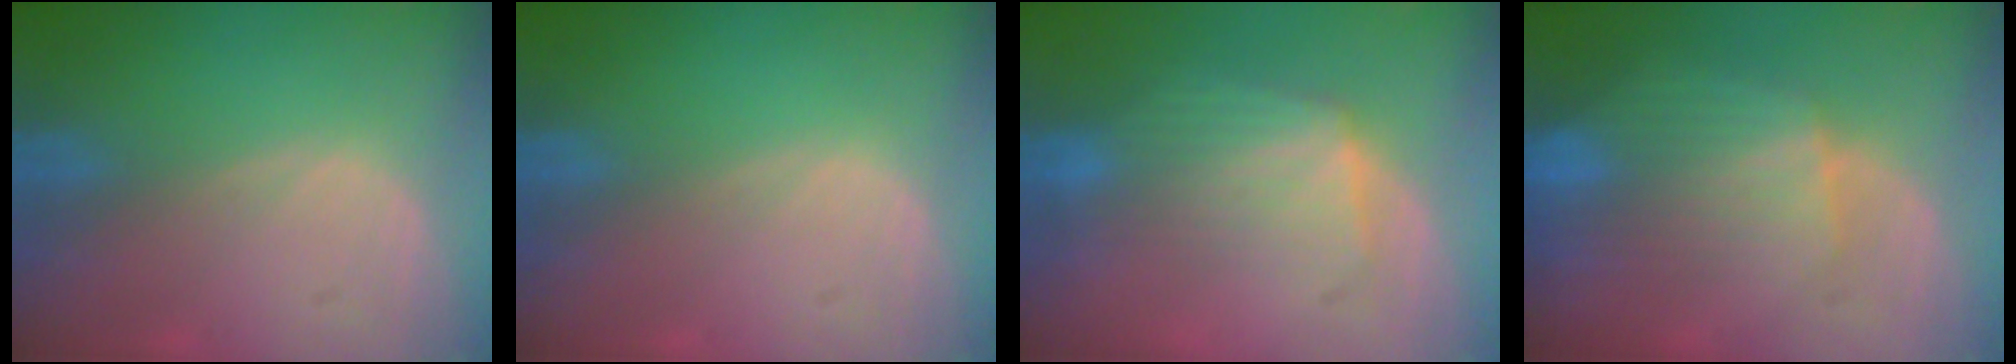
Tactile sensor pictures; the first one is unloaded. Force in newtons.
{"total": 0.0}
{"total": 7.2, "press": 6.6, "slide": 2.9}
{"total": 8.6, "press": 8.0, "slide": 3.2}